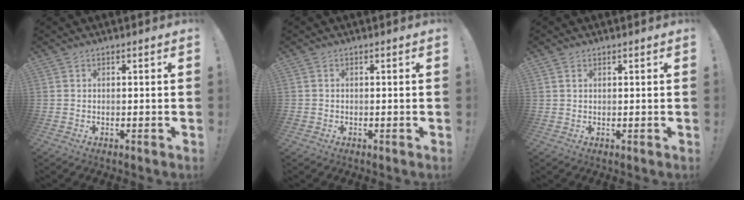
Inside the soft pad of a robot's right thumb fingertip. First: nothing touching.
{"total": 0.8, "force": [-0.3, 0.7, 0.0], "torque": [-0.007, 0.005, -0.004]}
{"total": 1.0, "force": [0.6, 0.6, 0.5], "torque": [-0.010, 0.001, 0.011]}